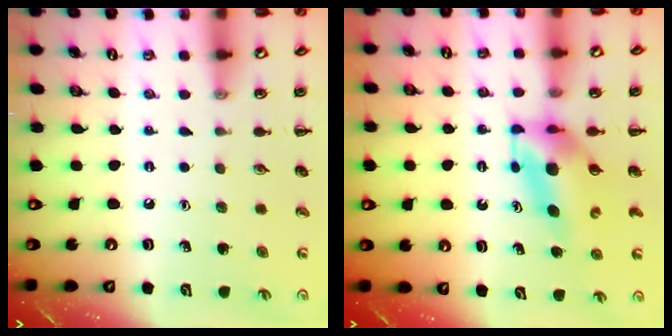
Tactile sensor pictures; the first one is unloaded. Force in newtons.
{"total": 5.1, "press": 5.0, "slide": 1.1}